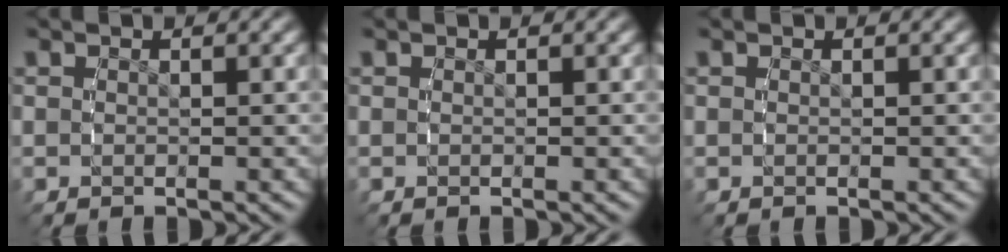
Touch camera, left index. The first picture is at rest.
{"total": 0.0}
{"total": 0.0}